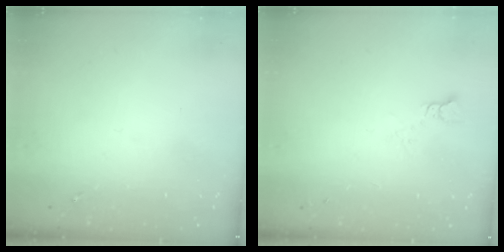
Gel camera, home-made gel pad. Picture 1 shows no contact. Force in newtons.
{"total": 4.1, "press": 4.0, "slide": 0.4}